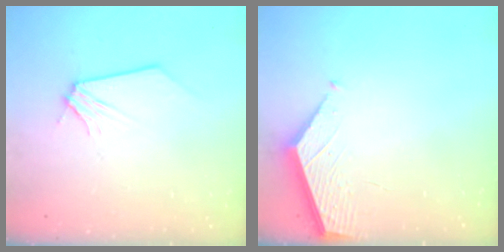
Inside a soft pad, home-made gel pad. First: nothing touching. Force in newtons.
{"total": 2.1, "press": 2.1, "slide": 0.2}